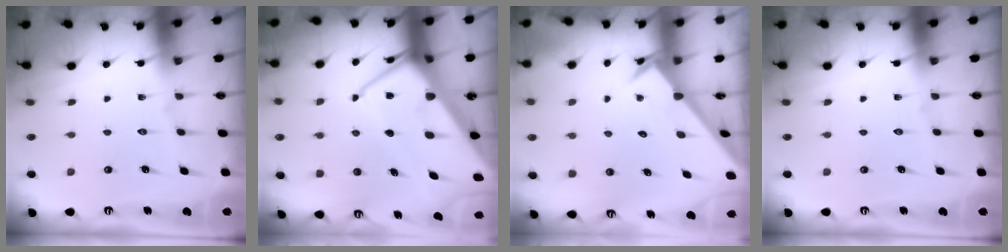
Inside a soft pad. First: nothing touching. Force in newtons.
{"total": 13.5, "press": 13.4, "slide": 1.3}
{"total": 2.4, "press": 2.4, "slide": 0.2}
{"total": 0.0}